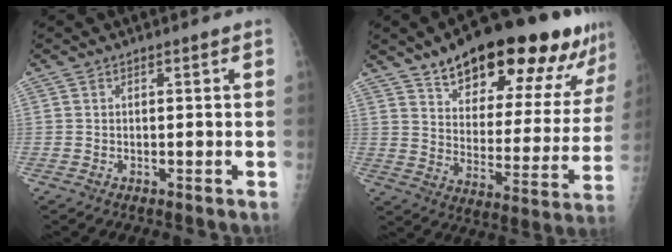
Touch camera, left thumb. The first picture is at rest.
{"total": 26.8, "force": [18.3, 9.4, 17.2], "torque": [-0.213, -0.057, 0.269]}